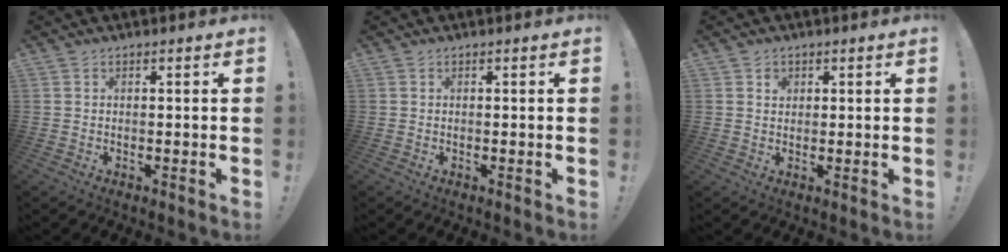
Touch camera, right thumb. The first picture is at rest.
{"total": 0.0}
{"total": 1.5, "force": [0.7, 1.3, 0.4], "torque": [0.016, -0.008, 0.008]}